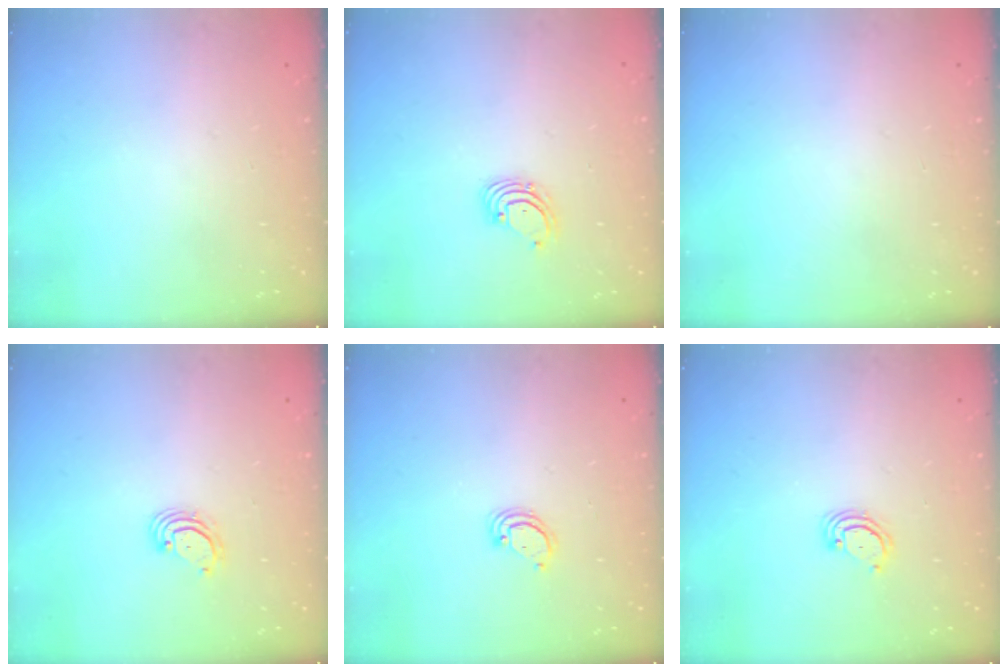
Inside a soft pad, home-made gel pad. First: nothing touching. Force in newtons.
{"total": 1.8, "press": 1.8, "slide": 0.2}
{"total": 0.0}
{"total": 3.0, "press": 3.0, "slide": 0.2}
{"total": 2.9, "press": 2.8, "slide": 0.2}
{"total": 2.9, "press": 2.9, "slide": 0.3}